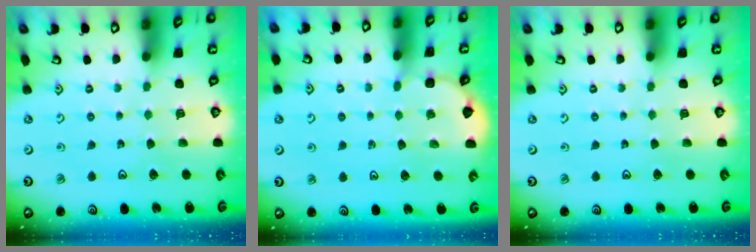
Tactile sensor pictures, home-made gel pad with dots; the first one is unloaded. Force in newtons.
{"total": 2.9, "press": 2.9, "slide": 0.2}
{"total": 0.0}